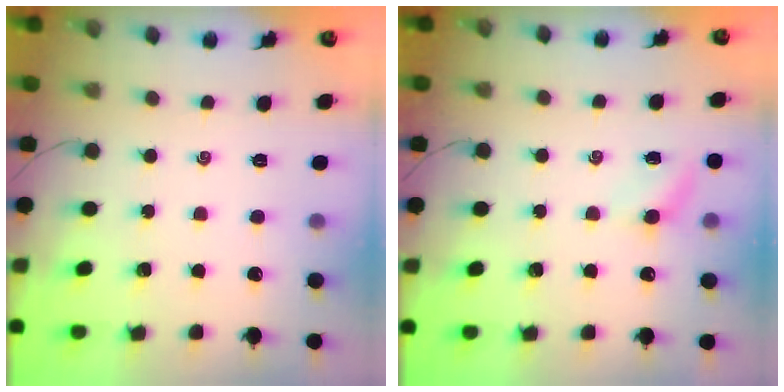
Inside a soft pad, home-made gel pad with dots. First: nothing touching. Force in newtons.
{"total": 5.3, "press": 5.1, "slide": 1.3}